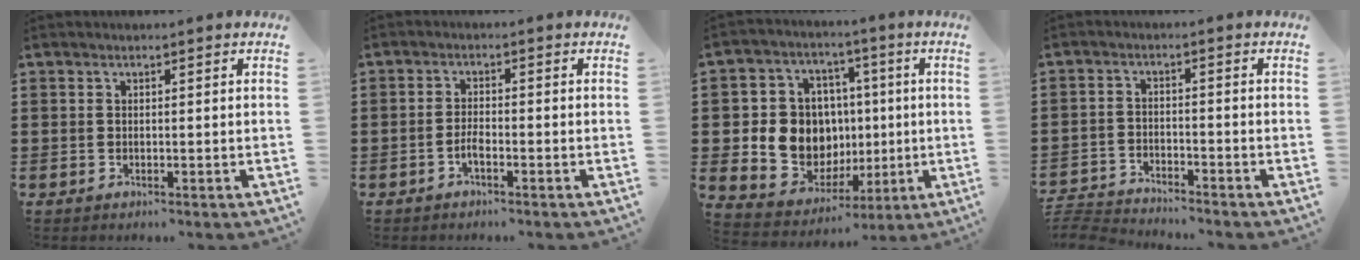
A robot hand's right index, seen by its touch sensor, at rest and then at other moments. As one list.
[{"total": 2.2, "force": [-1.2, 0.5, 1.7], "torque": [-0.040, -0.002, -0.025]}, {"total": 10.6, "force": [0.1, 9.8, 4.1], "torque": [-0.101, 0.007, 0.013]}, {"total": 3.7, "force": [-3.7, 0.2, 0.0], "torque": [-0.021, -0.004, -0.084]}]